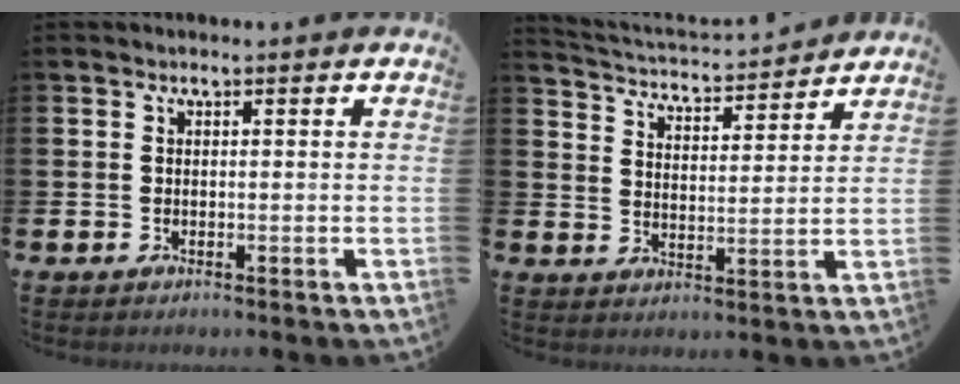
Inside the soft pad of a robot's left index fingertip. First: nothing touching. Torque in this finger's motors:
{"motor_torque": [0.24, -0.24, 0.21, 0.00]}